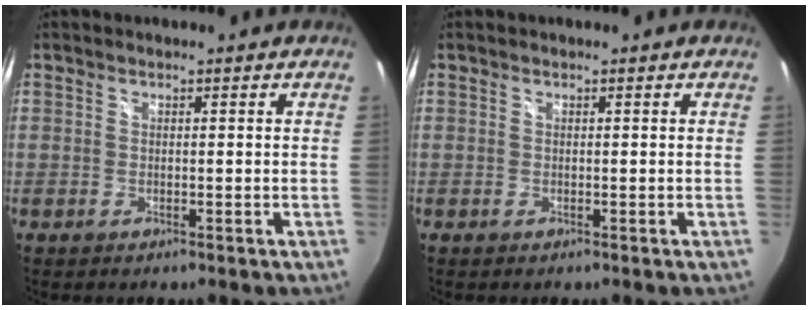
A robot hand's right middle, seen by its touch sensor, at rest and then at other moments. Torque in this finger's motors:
{"motor_torque": [0.00, 0.00, 0.00, 0.00]}